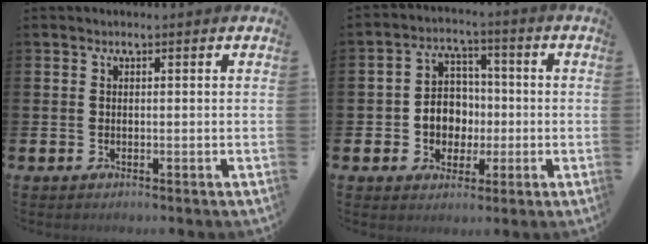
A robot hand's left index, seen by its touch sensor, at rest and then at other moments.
{"total": 5.6, "force": [-0.5, 5.1, 2.1], "torque": [-0.040, 0.008, -0.016]}